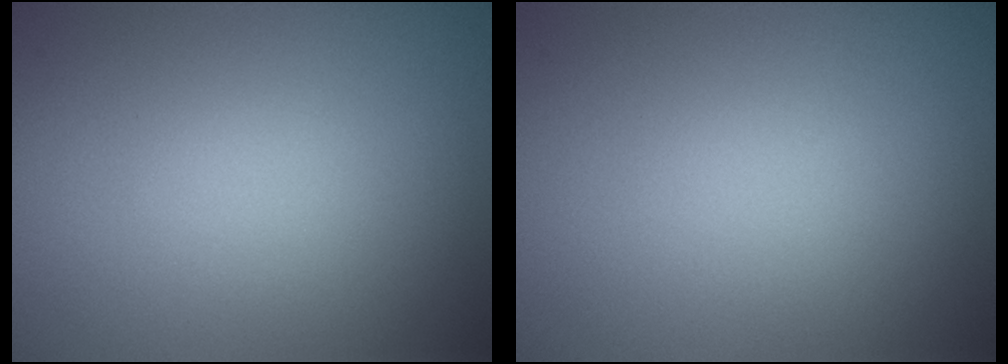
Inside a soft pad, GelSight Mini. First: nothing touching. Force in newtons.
{"total": 0.0}